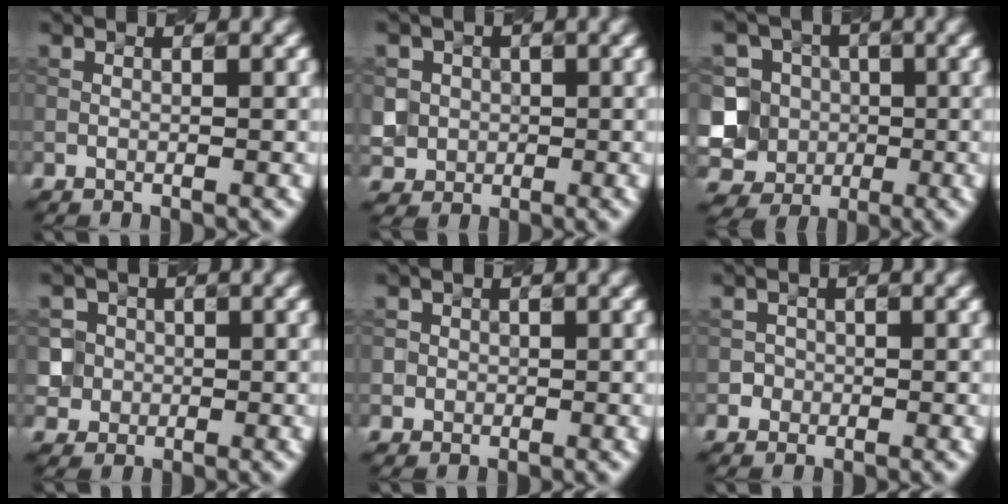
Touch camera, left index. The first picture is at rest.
{"total": 3.9, "force": [0.3, 3.8, 0.8], "torque": [-0.016, 0.007, 0.007]}
{"total": 12.8, "force": [-2.9, 11.8, 3.8], "torque": [-0.125, 0.008, -0.067]}
{"total": 4.5, "force": [-0.5, 4.4, 0.9], "torque": [-0.006, 0.017, -0.011]}
{"total": 1.8, "force": [0.1, 1.8, 0.2], "torque": [0.012, 0.000, 0.004]}
{"total": 1.1, "force": [-0.3, 1.1, 0.0], "torque": [0.014, 0.000, -0.005]}